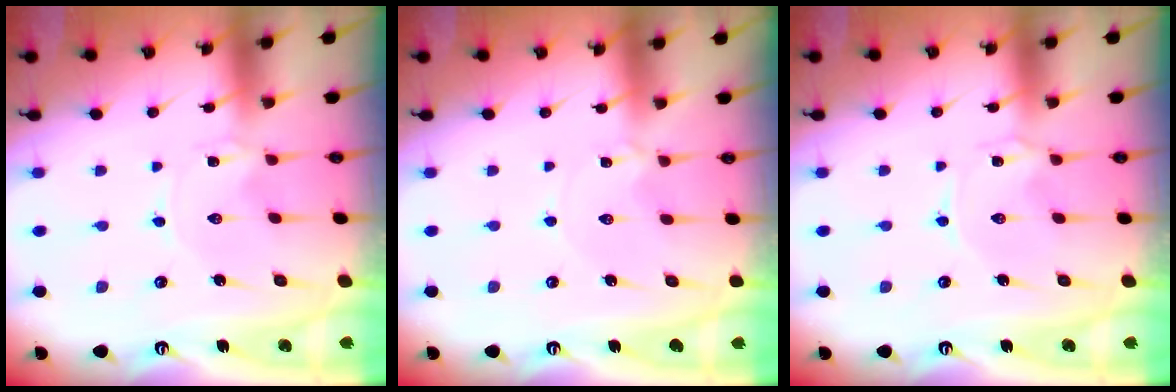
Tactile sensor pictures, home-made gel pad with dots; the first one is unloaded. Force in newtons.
{"total": 0.0}
{"total": 0.7, "press": 0.6, "slide": 0.3}